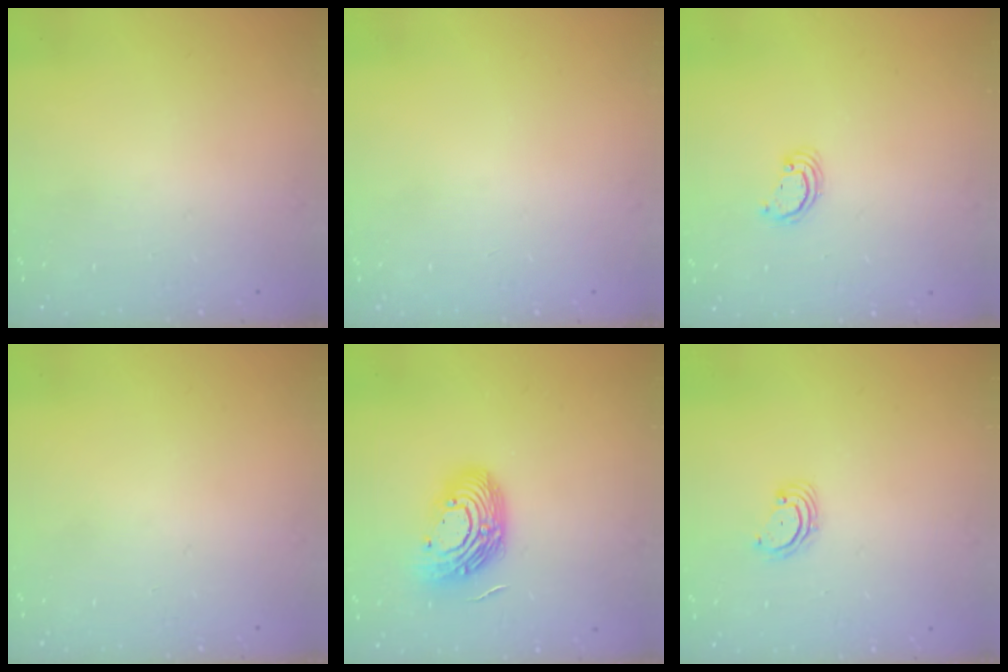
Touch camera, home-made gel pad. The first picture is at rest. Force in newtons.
{"total": 0.0}
{"total": 2.6, "press": 2.6, "slide": 0.2}
{"total": 0.0}
{"total": 14.0, "press": 13.9, "slide": 1.1}
{"total": 2.6, "press": 2.6, "slide": 0.3}